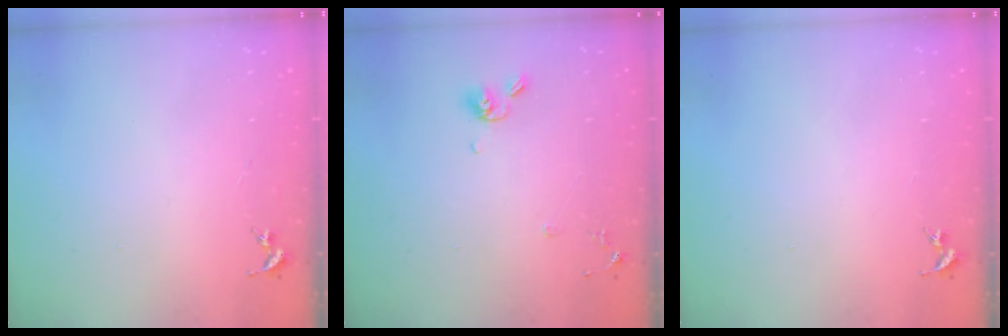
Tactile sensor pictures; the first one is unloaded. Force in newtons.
{"total": 7.9, "press": 7.6, "slide": 2.0}
{"total": 0.0}